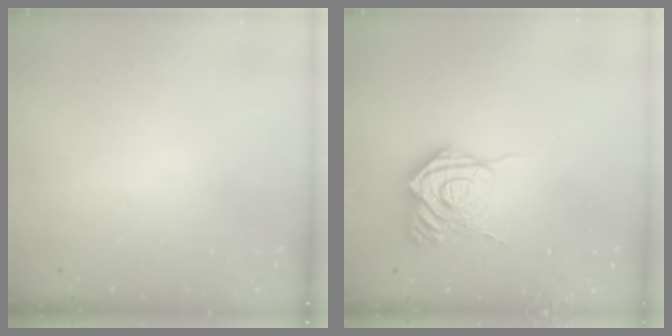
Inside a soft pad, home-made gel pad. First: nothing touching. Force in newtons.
{"total": 14.1, "press": 14.0, "slide": 1.3}